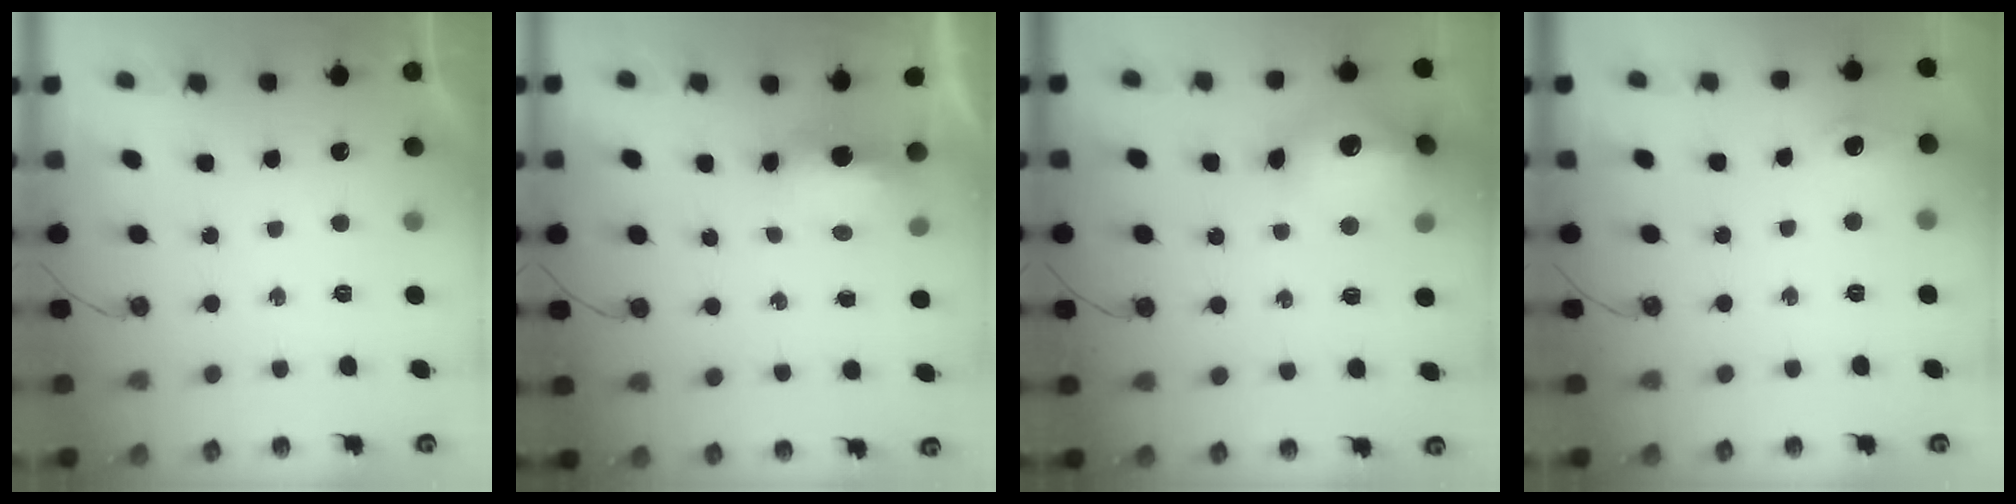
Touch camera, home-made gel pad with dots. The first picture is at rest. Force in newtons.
{"total": 6.5, "press": 6.5, "slide": 0.7}
{"total": 17.0, "press": 16.9, "slide": 1.4}
{"total": 7.9, "press": 7.8, "slide": 1.0}